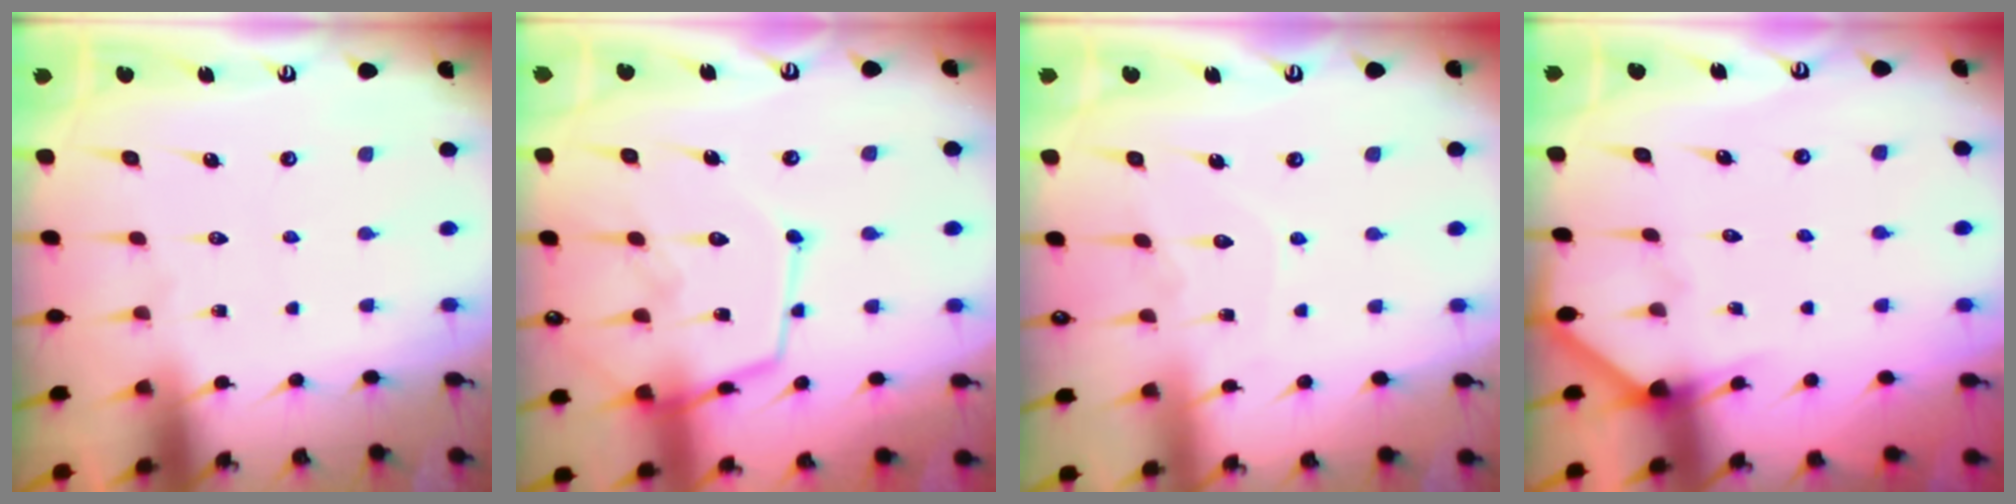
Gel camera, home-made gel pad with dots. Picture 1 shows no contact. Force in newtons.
{"total": 15.5, "press": 15.5, "slide": 1.3}
{"total": 5.2, "press": 5.2, "slide": 0.5}
{"total": 5.2, "press": 5.2, "slide": 0.4}